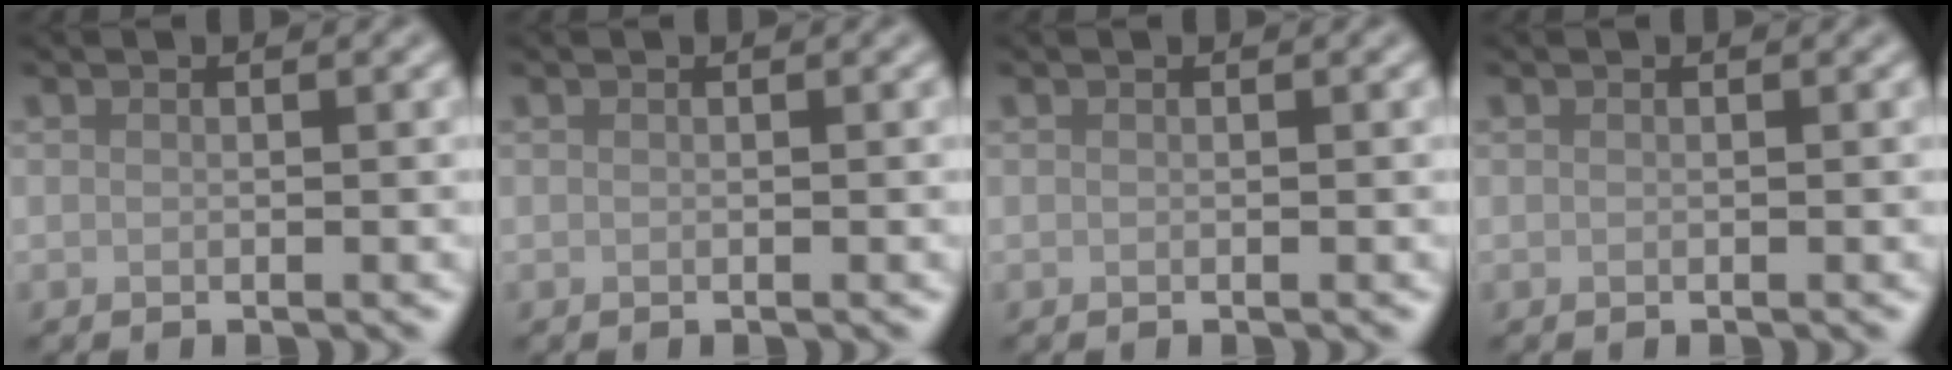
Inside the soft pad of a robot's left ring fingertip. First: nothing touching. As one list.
[{"total": 0.0}, {"total": 0.0}, {"total": 0.0}]